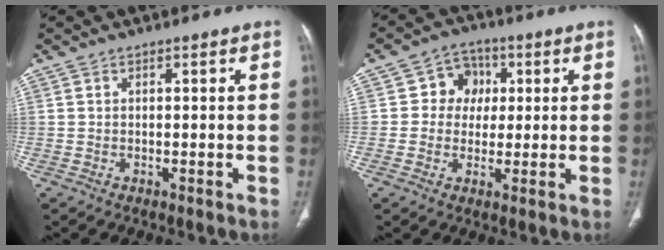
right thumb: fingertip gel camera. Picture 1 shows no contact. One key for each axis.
{"total": 6.8, "fx": 1.1, "fy": 6.2, "fz": 2.6, "tx": 0.004, "ty": 0.010, "tz": 0.010}